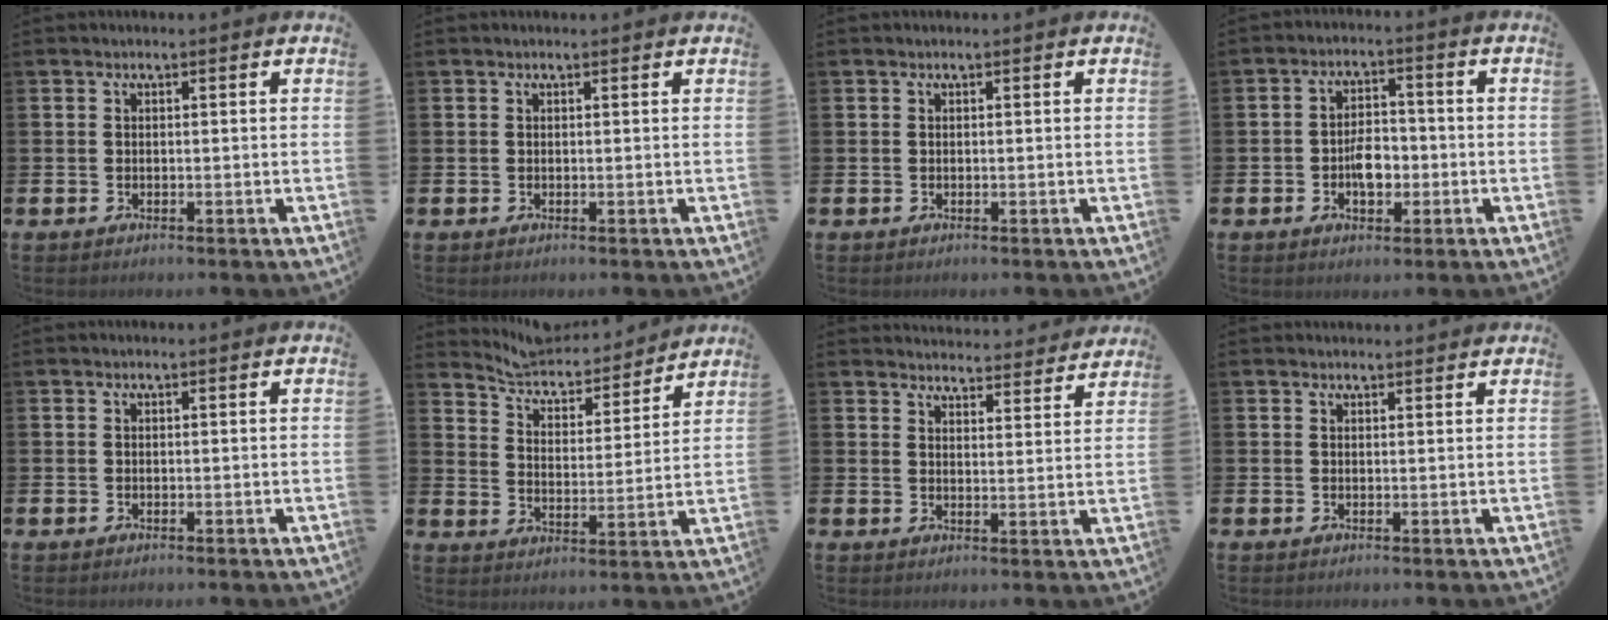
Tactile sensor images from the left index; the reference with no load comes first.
{"total": 0.0}
{"total": 0.0}
{"total": 4.3, "force": [-1.1, 2.6, 3.3], "torque": [-0.053, 0.005, -0.023]}
{"total": 0.0}
{"total": 6.7, "force": [6.4, 1.5, 1.2], "torque": [-0.062, -0.056, 0.109]}
{"total": 4.3, "force": [4.3, 0.4, 0.0], "torque": [0.003, -0.036, 0.073]}
{"total": 1.2, "force": [1.2, 0.2, 0.1], "torque": [0.005, -0.003, 0.020]}